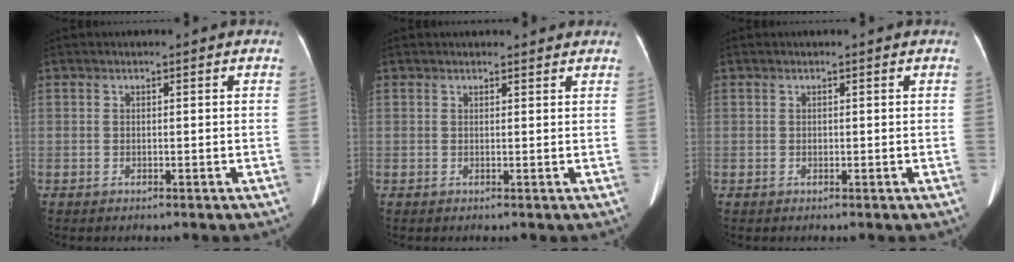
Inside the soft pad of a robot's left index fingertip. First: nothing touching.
{"total": 4.5, "force": [4.2, 1.1, 1.3], "torque": [-0.012, 0.024, 0.048]}
{"total": 0.0}